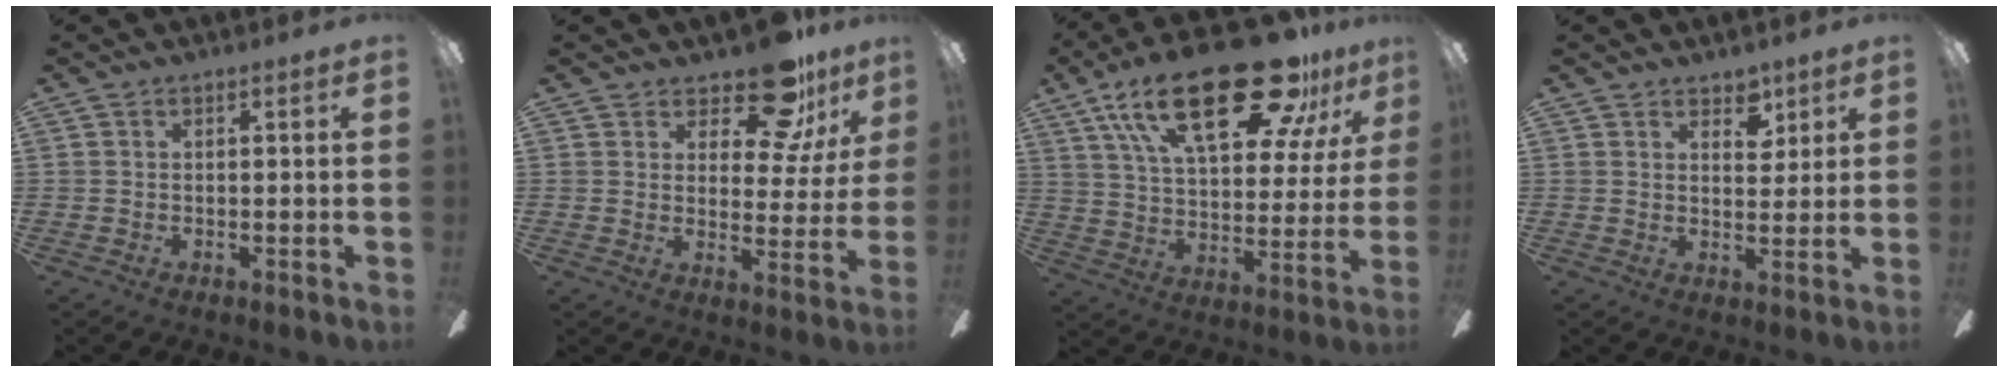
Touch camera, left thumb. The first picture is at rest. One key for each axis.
{"total": 11.7, "fx": 8.2, "fy": 5.6, "fz": 6.3, "tx": -0.072, "ty": -0.044, "tz": 0.142}
{"total": 29.7, "fx": 17.9, "fy": 12.3, "fz": 20.3, "tx": -0.332, "ty": -0.090, "tz": 0.298}
{"total": 5.1, "fx": 3.8, "fy": 2.8, "fz": 1.8, "tx": -0.006, "ty": -0.020, "tz": 0.063}